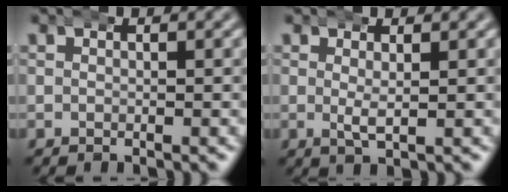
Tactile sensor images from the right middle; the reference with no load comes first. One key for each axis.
{"total": 1.8, "fx": 0.4, "fy": 0.6, "fz": 1.7, "tx": -0.034, "ty": -0.004, "tz": 0.010}